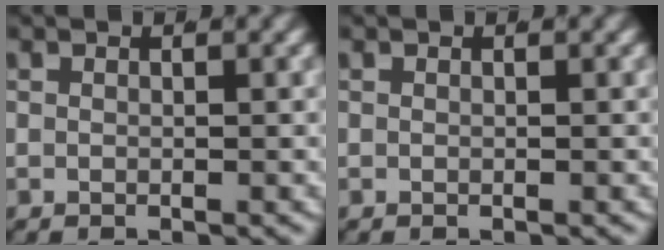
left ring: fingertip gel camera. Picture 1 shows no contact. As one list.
[{"total": 0.0}]